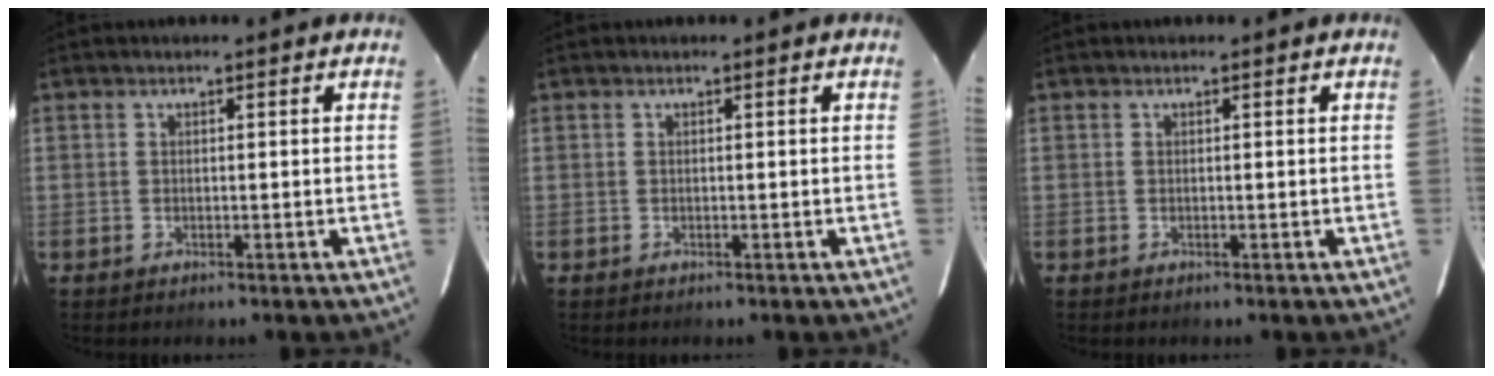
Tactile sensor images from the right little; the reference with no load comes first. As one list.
[{"total": 0.0}, {"total": 0.0}]